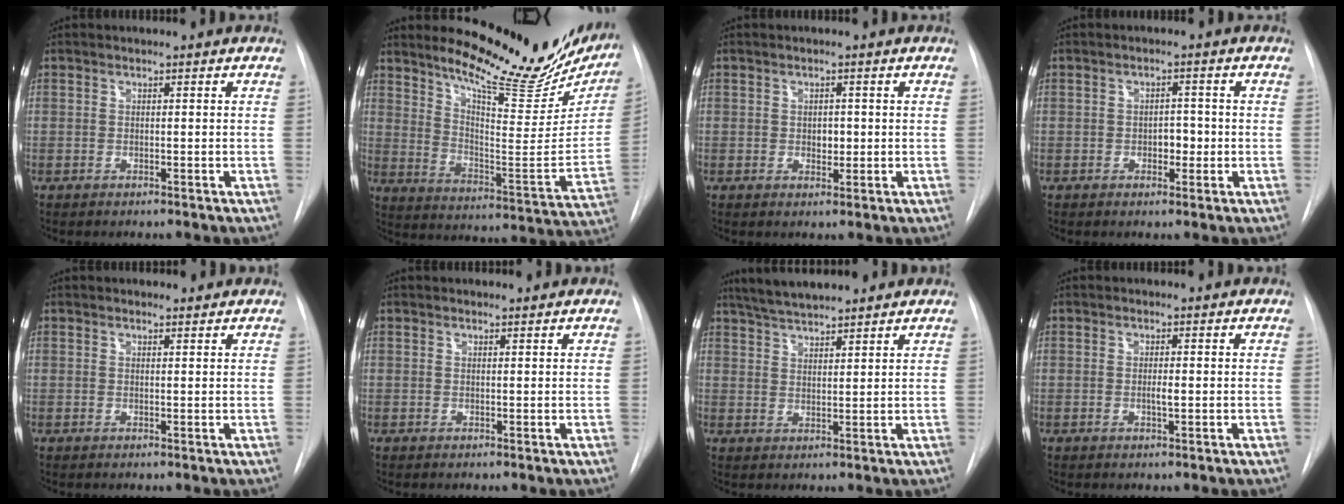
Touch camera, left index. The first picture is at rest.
{"total": 21.5, "force": [18.3, 5.0, 10.1], "torque": [-0.144, -0.072, 0.243]}
{"total": 1.7, "force": [-0.5, 1.2, 1.2], "torque": [-0.015, -0.006, -0.005]}
{"total": 2.5, "force": [-1.0, 1.4, 1.7], "torque": [-0.019, -0.002, -0.014]}
{"total": 1.3, "force": [1.3, 0.4, 0.2], "torque": [-0.008, 0.000, 0.014]}
{"total": 0.9, "force": [0.9, 0.1, 0.1], "torque": [-0.005, 0.000, 0.012]}
{"total": 7.8, "force": [6.9, 0.9, 3.3], "torque": [-0.058, 0.020, 0.117]}
{"total": 1.1, "force": [-0.5, 0.0, 1.0], "torque": [-0.020, -0.008, -0.008]}